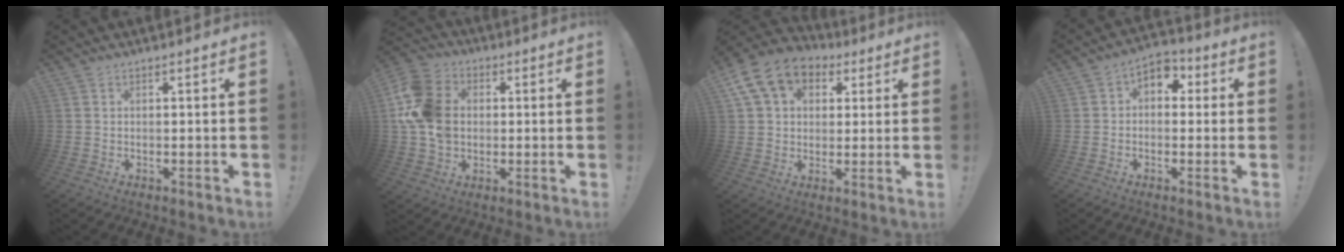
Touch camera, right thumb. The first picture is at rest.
{"total": 15.5, "force": [1.0, 12.4, 9.3], "torque": [-0.180, 0.008, 0.025]}
{"total": 14.3, "force": [6.0, 10.7, 7.4], "torque": [-0.111, -0.019, 0.117]}
{"total": 5.3, "force": [-0.3, 4.5, 2.8], "torque": [-0.031, 0.010, -0.003]}